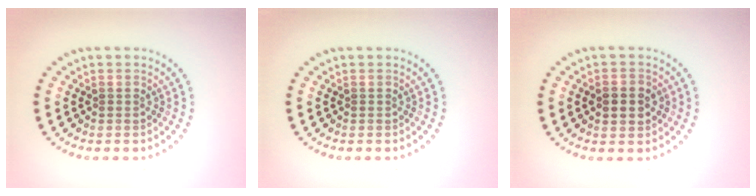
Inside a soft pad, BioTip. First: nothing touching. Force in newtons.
{"total": 0.0}
{"total": 2.4, "press": 2.4, "slide": 0.2}